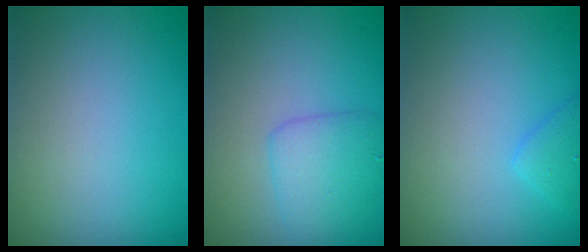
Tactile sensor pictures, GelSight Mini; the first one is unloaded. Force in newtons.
{"total": 2.9, "press": 2.9, "slide": 0.1}
{"total": 1.5, "press": 1.5, "slide": 0.0}